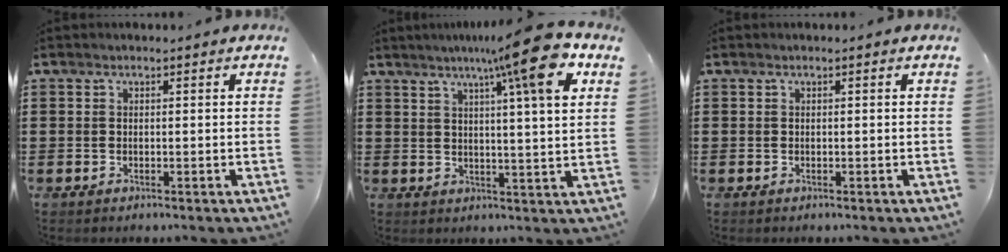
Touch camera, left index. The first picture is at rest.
{"total": 12.1, "force": [7.0, 0.2, 9.8], "torque": [-0.158, -0.021, 0.102]}
{"total": 0.0}